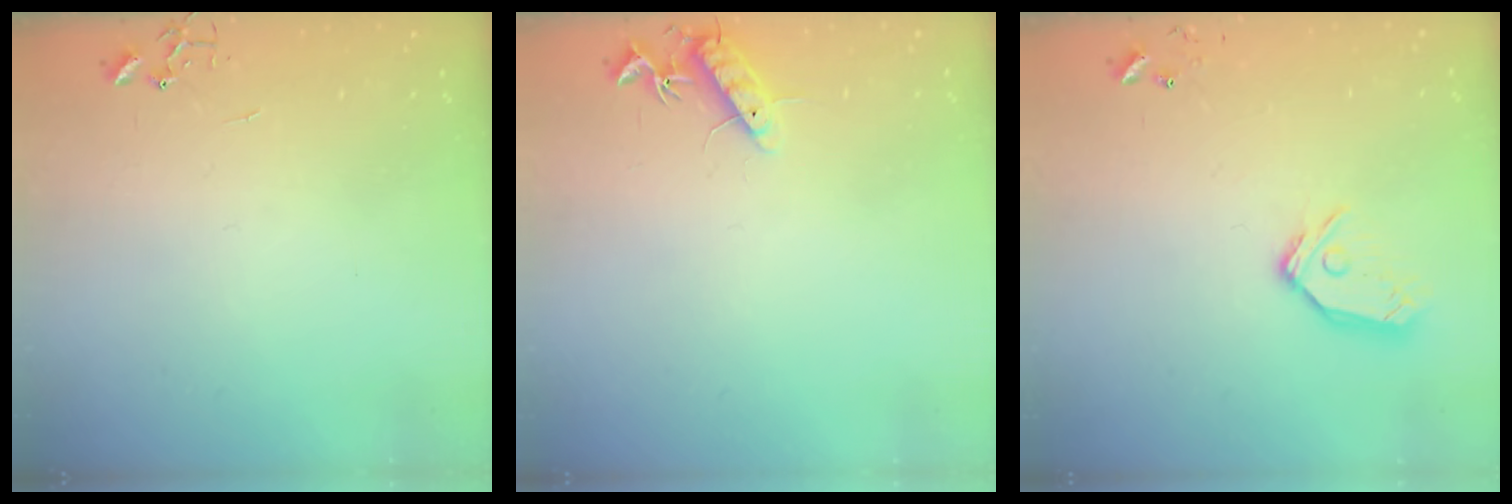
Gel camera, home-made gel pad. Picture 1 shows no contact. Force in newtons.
{"total": 10.1, "press": 10.0, "slide": 0.8}
{"total": 11.6, "press": 11.6, "slide": 1.4}